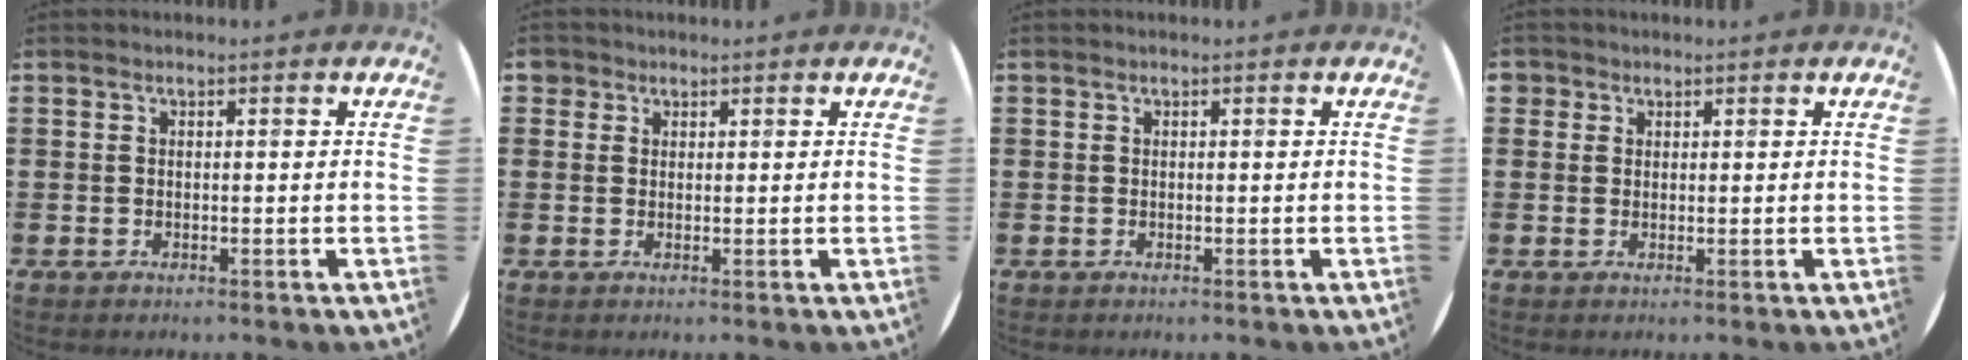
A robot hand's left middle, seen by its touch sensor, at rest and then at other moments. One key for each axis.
{"total": 1.4, "fx": 1.1, "fy": 1.0, "fz": 0.1, "tx": 0.005, "ty": 0.003, "tz": 0.018}
{"total": 0.0}
{"total": 1.2, "fx": 0.8, "fy": 0.9, "fz": 0.0, "tx": 0.006, "ty": 0.000, "tz": 0.014}